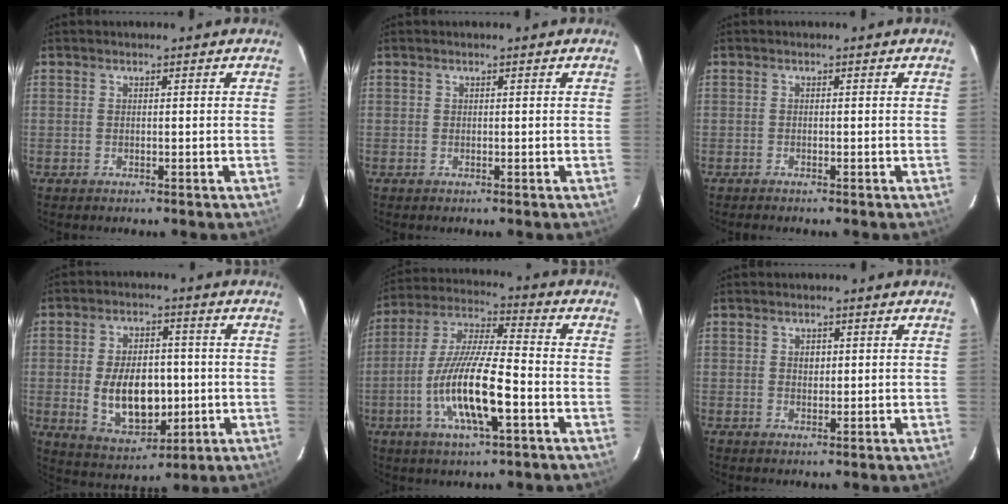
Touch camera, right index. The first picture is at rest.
{"total": 0.0}
{"total": 0.7, "force": [-0.7, -0.1, 0.2], "torque": [-0.005, -0.003, -0.011]}
{"total": 12.9, "force": [-1.4, 7.6, 10.3], "torque": [-0.198, -0.001, -0.004]}
{"total": 15.0, "force": [-5.0, 2.9, 13.8], "torque": [-0.279, -0.009, -0.098]}
{"total": 1.5, "force": [0.4, 1.2, 0.7], "torque": [-0.010, 0.005, 0.008]}